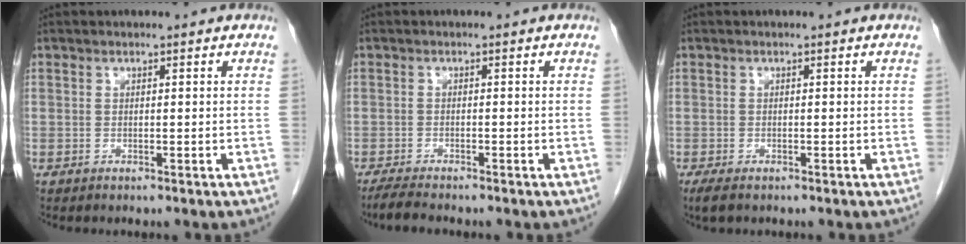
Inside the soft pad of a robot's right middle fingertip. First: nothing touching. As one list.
[{"total": 3.2, "force": [-2.8, 0.2, 1.5], "torque": [-0.034, -0.011, -0.047]}, {"total": 2.4, "force": [-1.7, 0.8, 1.5], "torque": [-0.030, -0.007, -0.023]}]